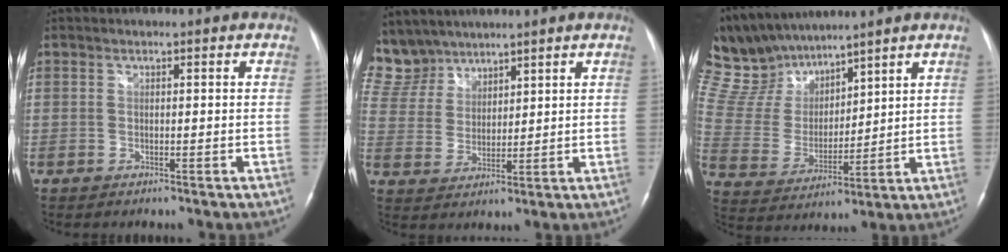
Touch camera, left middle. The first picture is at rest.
{"total": 9.8, "force": [8.6, 4.8, 0.5], "torque": [-0.026, 0.017, 0.188]}
{"total": 12.7, "force": [11.5, 3.9, 3.7], "torque": [-0.099, 0.023, 0.236]}